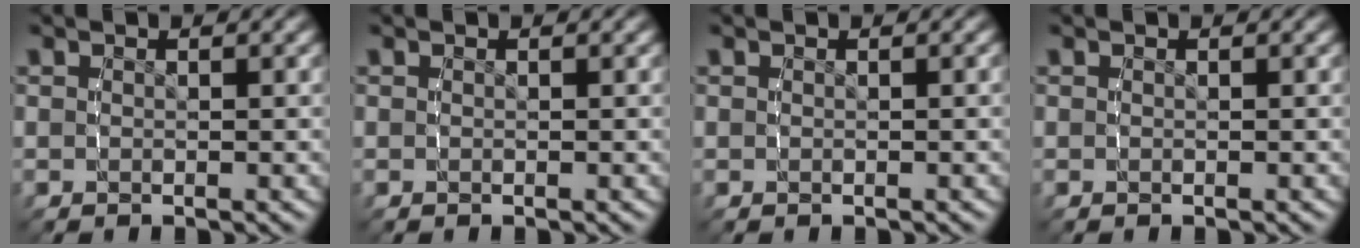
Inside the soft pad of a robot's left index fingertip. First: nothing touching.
{"total": 0.0}
{"total": 0.0}
{"total": 0.0}